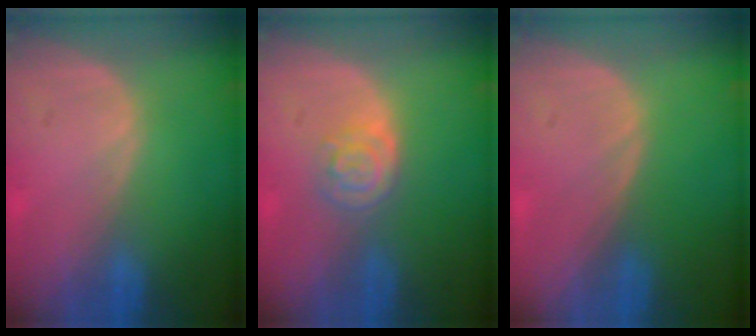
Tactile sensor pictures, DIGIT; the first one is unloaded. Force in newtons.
{"total": 3.7, "press": 3.6, "slide": 1.0}
{"total": 0.0}